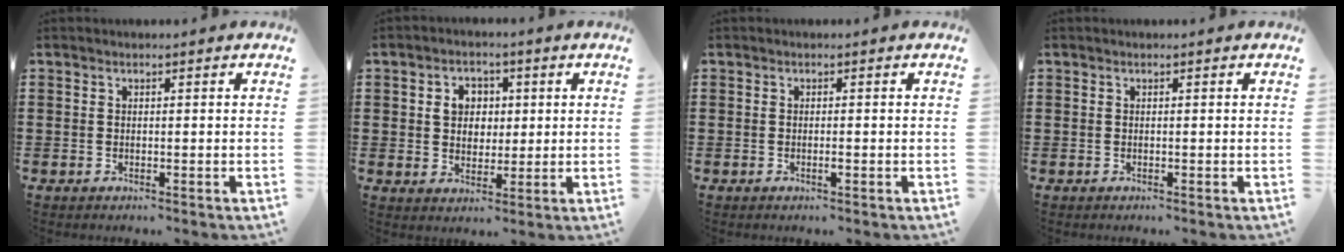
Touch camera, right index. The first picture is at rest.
{"total": 4.6, "force": [1.0, 3.8, 2.4], "torque": [-0.054, 0.013, 0.010]}
{"total": 0.9, "force": [-0.4, 0.0, 0.8], "torque": [-0.016, -0.007, -0.006]}
{"total": 0.0}